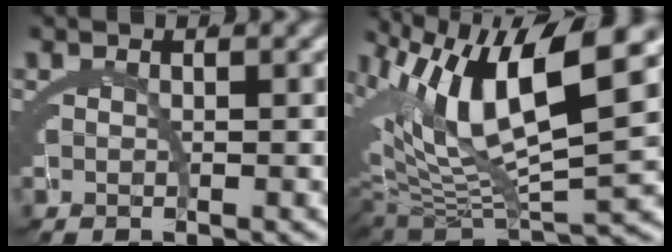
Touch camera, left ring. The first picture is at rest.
{"total": 12.3, "force": [2.0, 7.0, 10.0], "torque": [-0.183, -0.011, 0.041]}